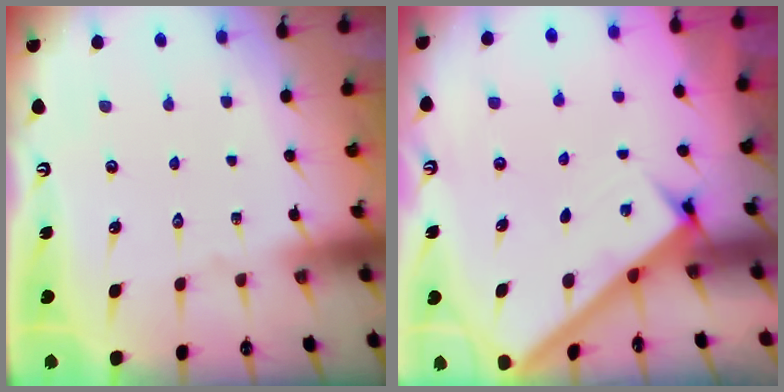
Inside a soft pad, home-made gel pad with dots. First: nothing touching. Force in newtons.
{"total": 2.8, "press": 2.7, "slide": 0.4}